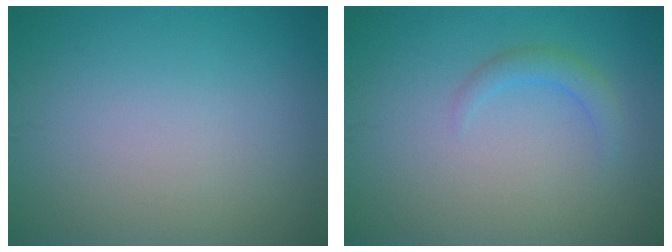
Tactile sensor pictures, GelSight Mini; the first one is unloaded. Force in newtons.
{"total": 1.6, "press": 1.6, "slide": 0.0}